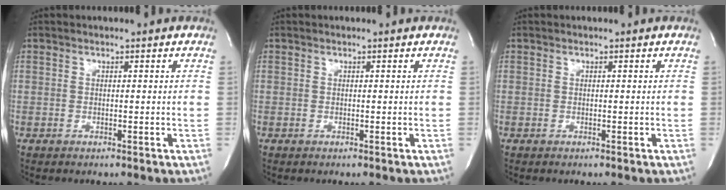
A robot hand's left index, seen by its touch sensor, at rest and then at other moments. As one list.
[{"total": 0.0}, {"total": 0.0}]